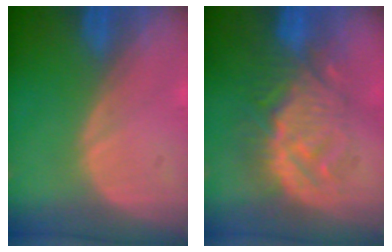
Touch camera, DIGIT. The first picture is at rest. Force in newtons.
{"total": 9.3, "press": 9.1, "slide": 1.9}